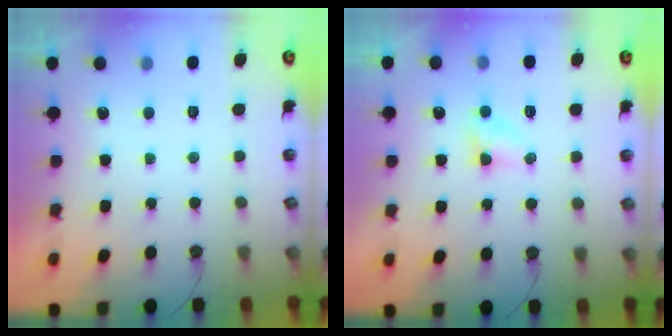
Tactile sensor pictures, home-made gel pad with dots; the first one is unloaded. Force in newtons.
{"total": 3.7, "press": 3.7, "slide": 0.5}